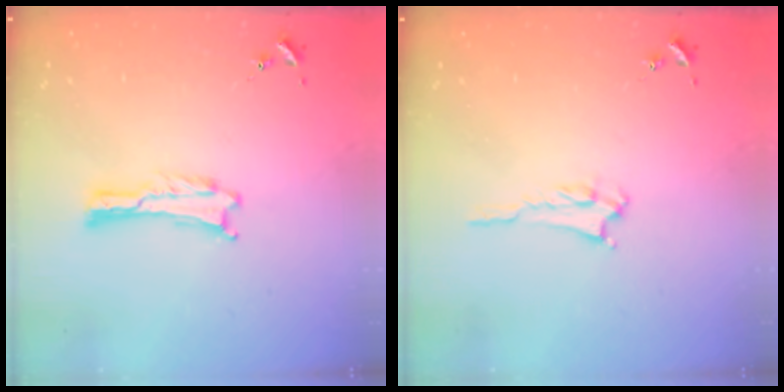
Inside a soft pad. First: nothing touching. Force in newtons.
{"total": 2.2, "press": 2.2, "slide": 0.3}